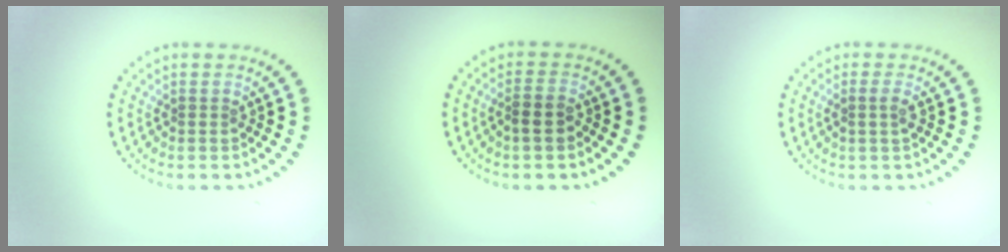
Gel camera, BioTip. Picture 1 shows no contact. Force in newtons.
{"total": 2.0, "press": 1.8, "slide": 0.8}
{"total": 1.2, "press": 1.0, "slide": 0.7}